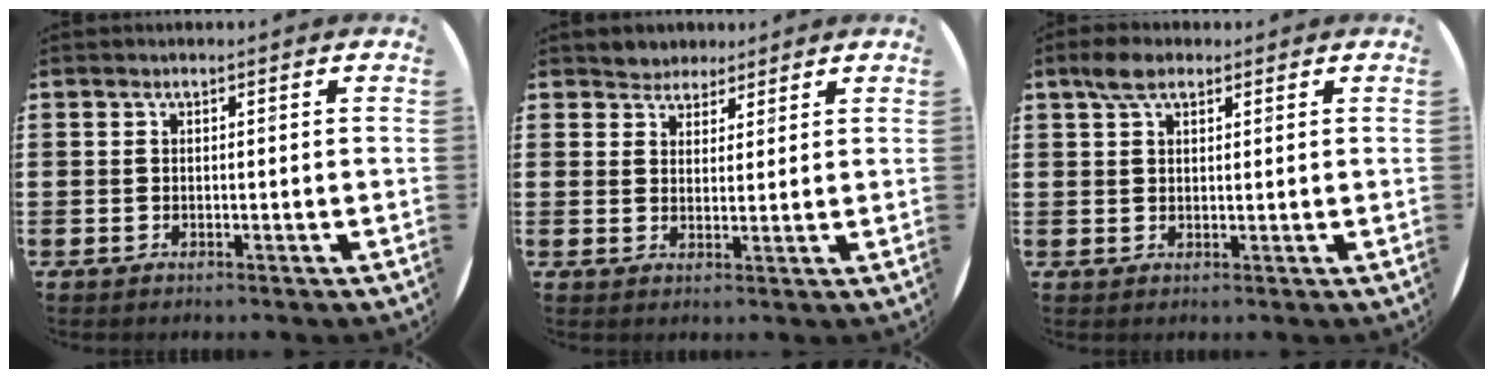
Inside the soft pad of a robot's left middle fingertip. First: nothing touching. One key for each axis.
{"total": 3.1, "fx": 2.7, "fy": 1.4, "fz": -0.4, "tx": -0.004, "ty": 0.001, "tz": 0.053}
{"total": 3.7, "fx": 2.6, "fy": 1.8, "fz": 1.9, "tx": -0.034, "ty": 0.006, "tz": 0.045}